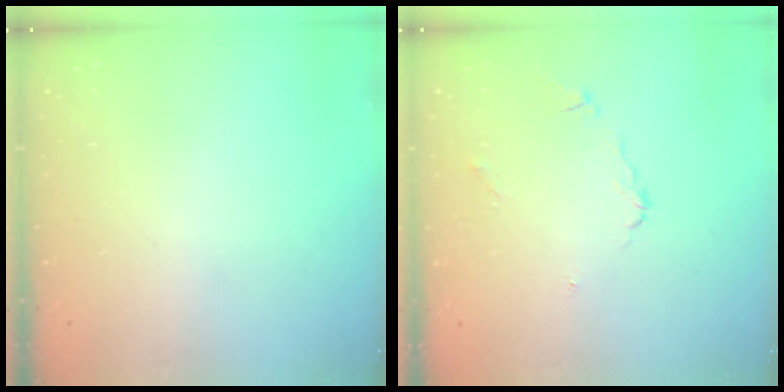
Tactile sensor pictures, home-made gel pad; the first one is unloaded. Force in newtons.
{"total": 4.2, "press": 4.2, "slide": 0.7}